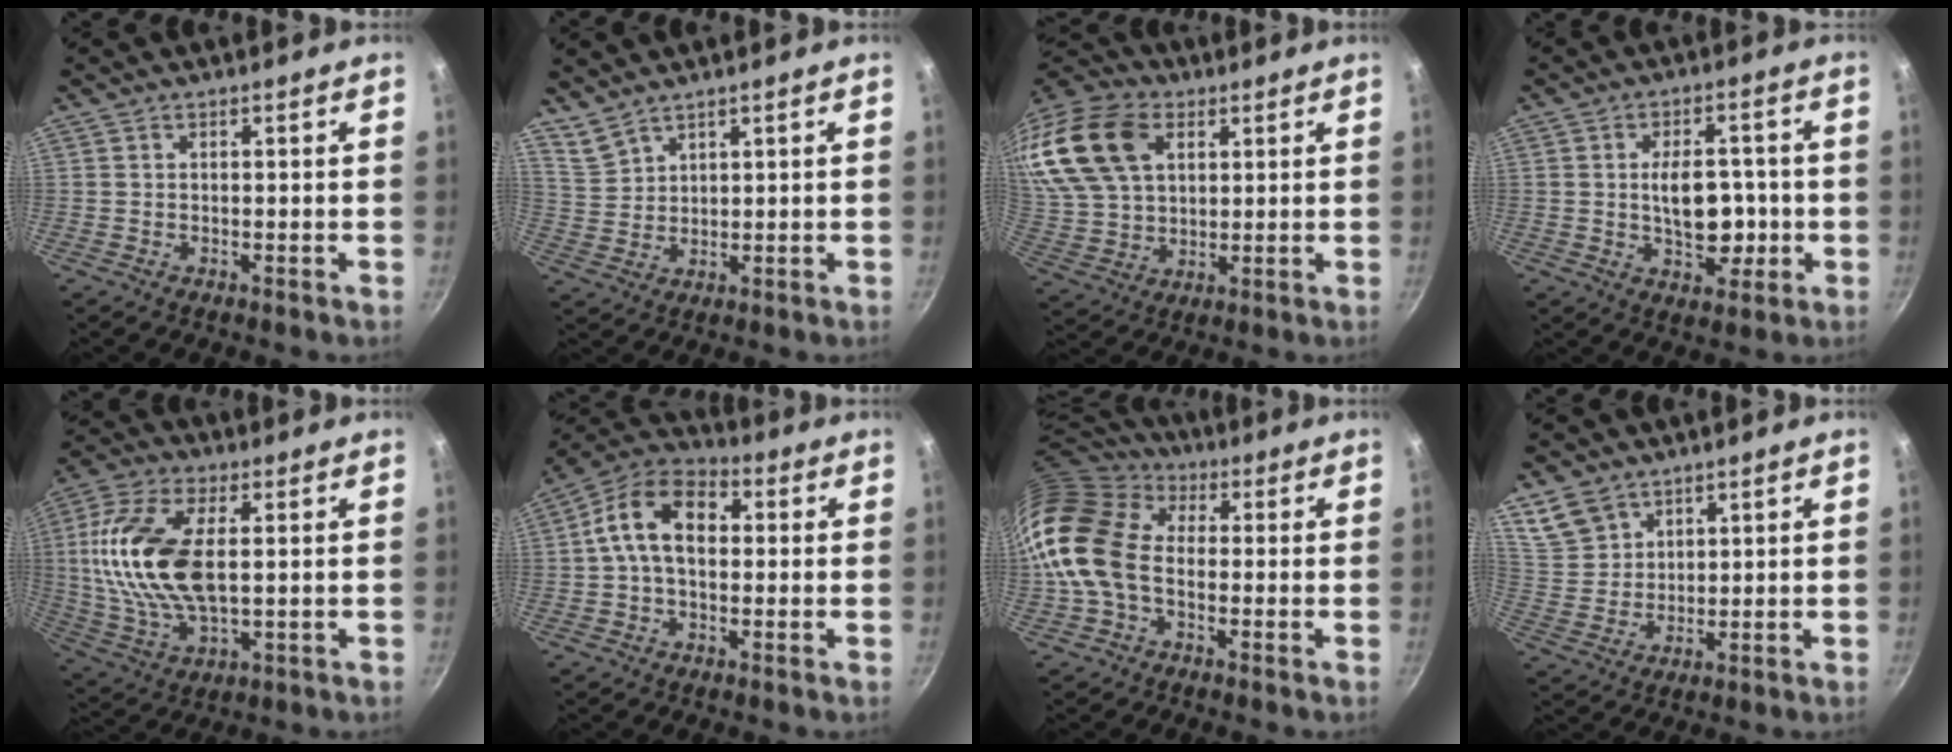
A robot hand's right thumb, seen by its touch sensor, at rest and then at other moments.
{"total": 4.3, "force": [3.9, 1.5, 1.1], "torque": [-0.020, -0.015, 0.089]}
{"total": 22.6, "force": [7.9, 15.2, 14.7], "torque": [-0.305, 0.011, 0.149]}
{"total": 10.3, "force": [-0.7, 6.2, 8.1], "torque": [-0.086, 0.006, -0.006]}
{"total": 18.6, "force": [2.4, 9.3, 16.0], "torque": [-0.321, 0.002, 0.043]}
{"total": 12.2, "force": [1.5, 8.0, 9.1], "torque": [-0.132, 0.030, 0.004]}
{"total": 16.7, "force": [-1.2, 12.0, 11.6], "torque": [-0.210, 0.034, -0.040]}
{"total": 7.3, "force": [5.0, 4.9, 2.3], "torque": [-0.023, -0.014, 0.108]}